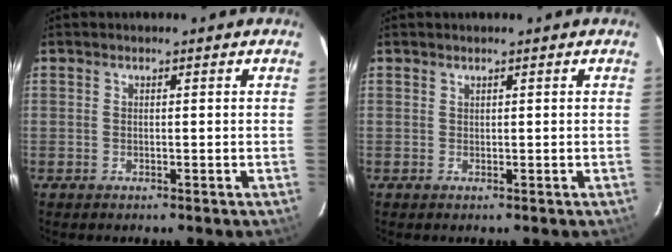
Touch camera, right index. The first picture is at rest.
{"total": 0.0}